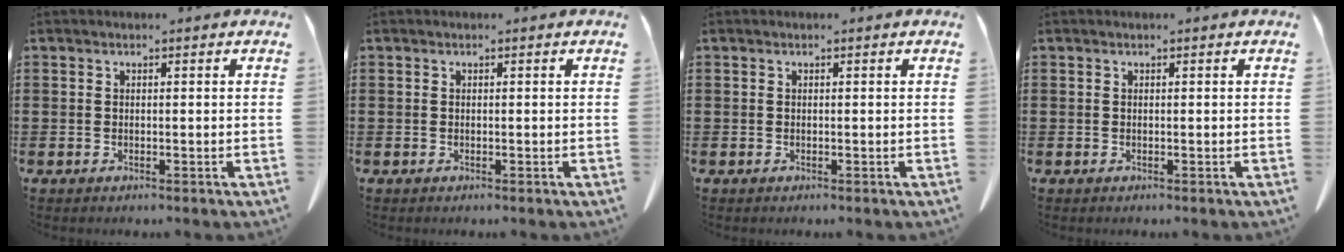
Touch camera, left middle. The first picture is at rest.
{"total": 0.0}
{"total": 0.0}
{"total": 0.0}